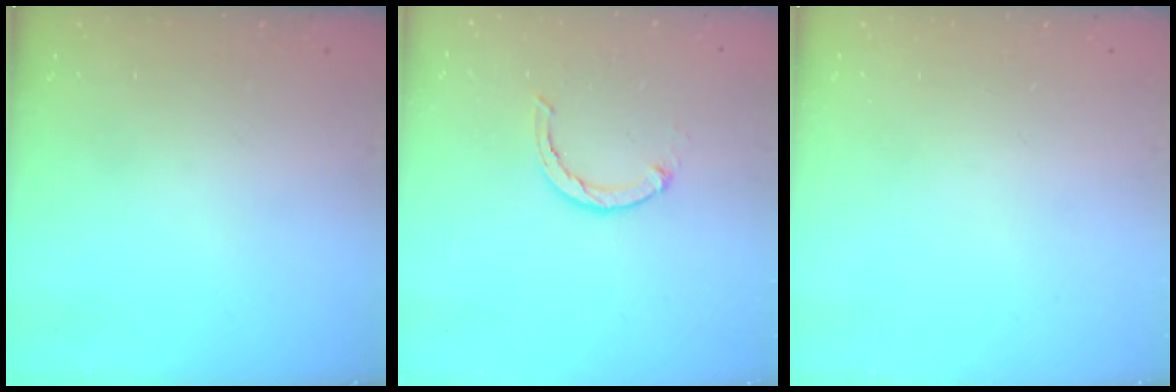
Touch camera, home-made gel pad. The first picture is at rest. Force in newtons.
{"total": 2.1, "press": 2.0, "slide": 0.4}
{"total": 0.0}